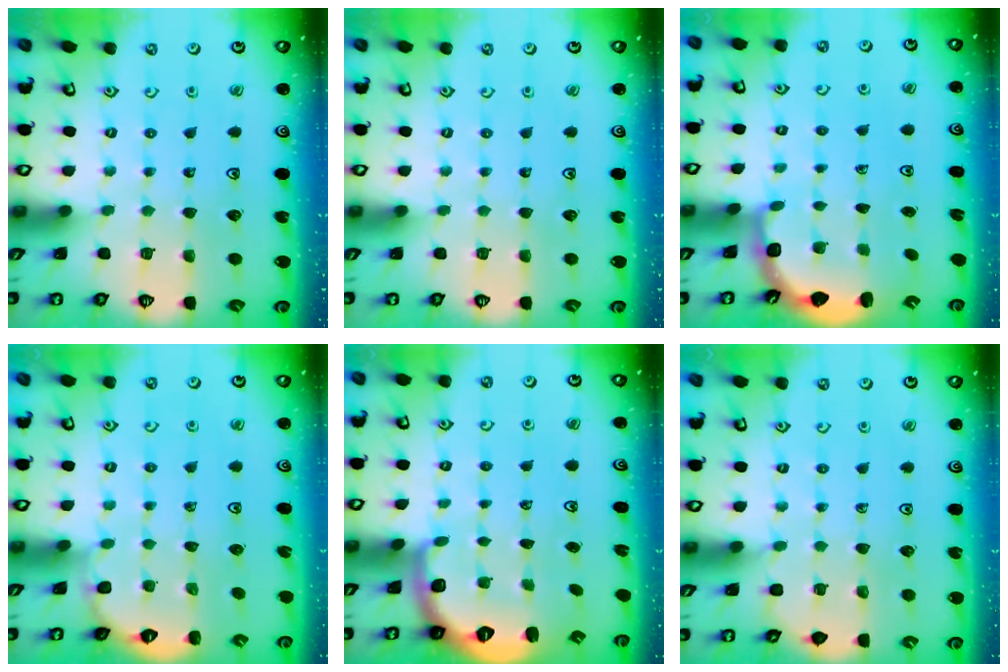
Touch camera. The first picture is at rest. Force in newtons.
{"total": 0.0}
{"total": 3.3, "press": 2.5, "slide": 2.2}
{"total": 2.4, "press": 2.3, "slide": 0.7}
{"total": 2.7, "press": 1.7, "slide": 2.1}
{"total": 1.6, "press": 1.5, "slide": 0.3}